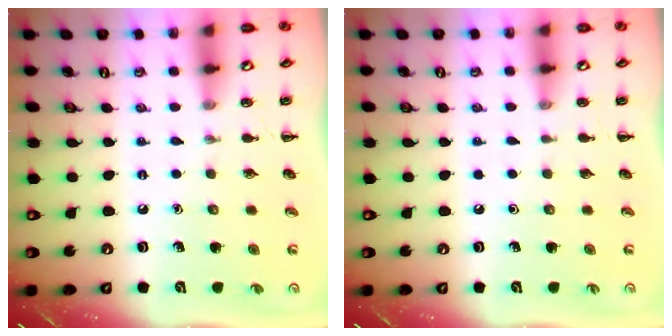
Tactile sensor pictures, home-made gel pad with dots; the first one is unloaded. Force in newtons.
{"total": 0.0}